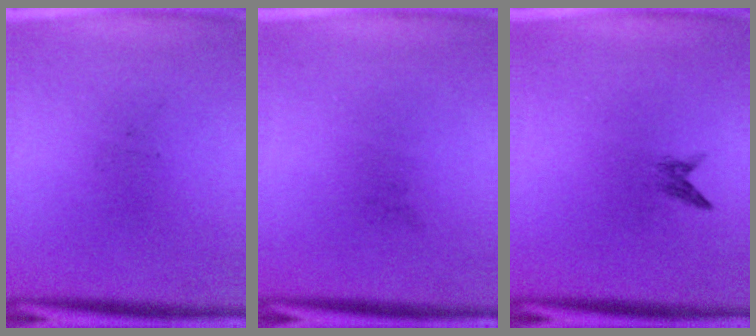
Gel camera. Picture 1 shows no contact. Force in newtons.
{"total": 0.0}
{"total": 0.9}